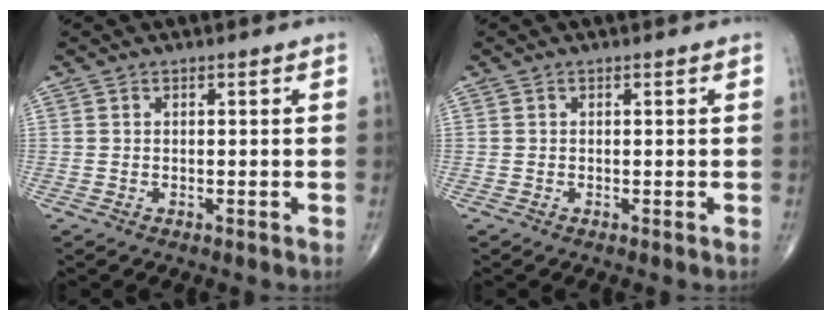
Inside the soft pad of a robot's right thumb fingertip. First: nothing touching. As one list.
[{"total": 0.0}]